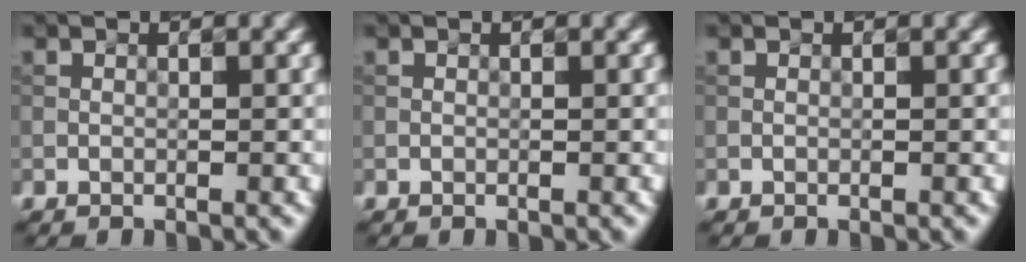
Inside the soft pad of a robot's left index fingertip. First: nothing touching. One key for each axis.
{"total": 0.0}
{"total": 0.0}